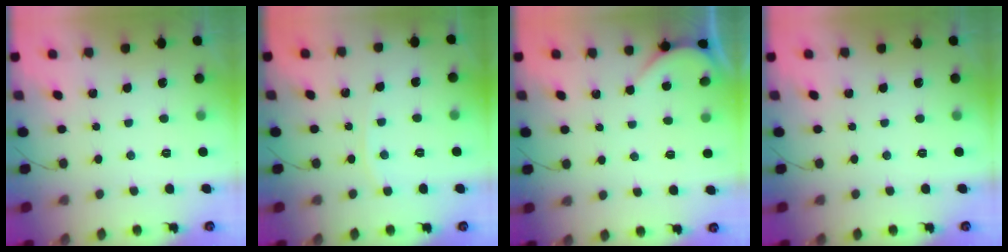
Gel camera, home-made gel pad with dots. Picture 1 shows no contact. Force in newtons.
{"total": 2.3, "press": 2.3, "slide": 0.3}
{"total": 0.6, "press": 0.6, "slide": 0.1}
{"total": 0.0}